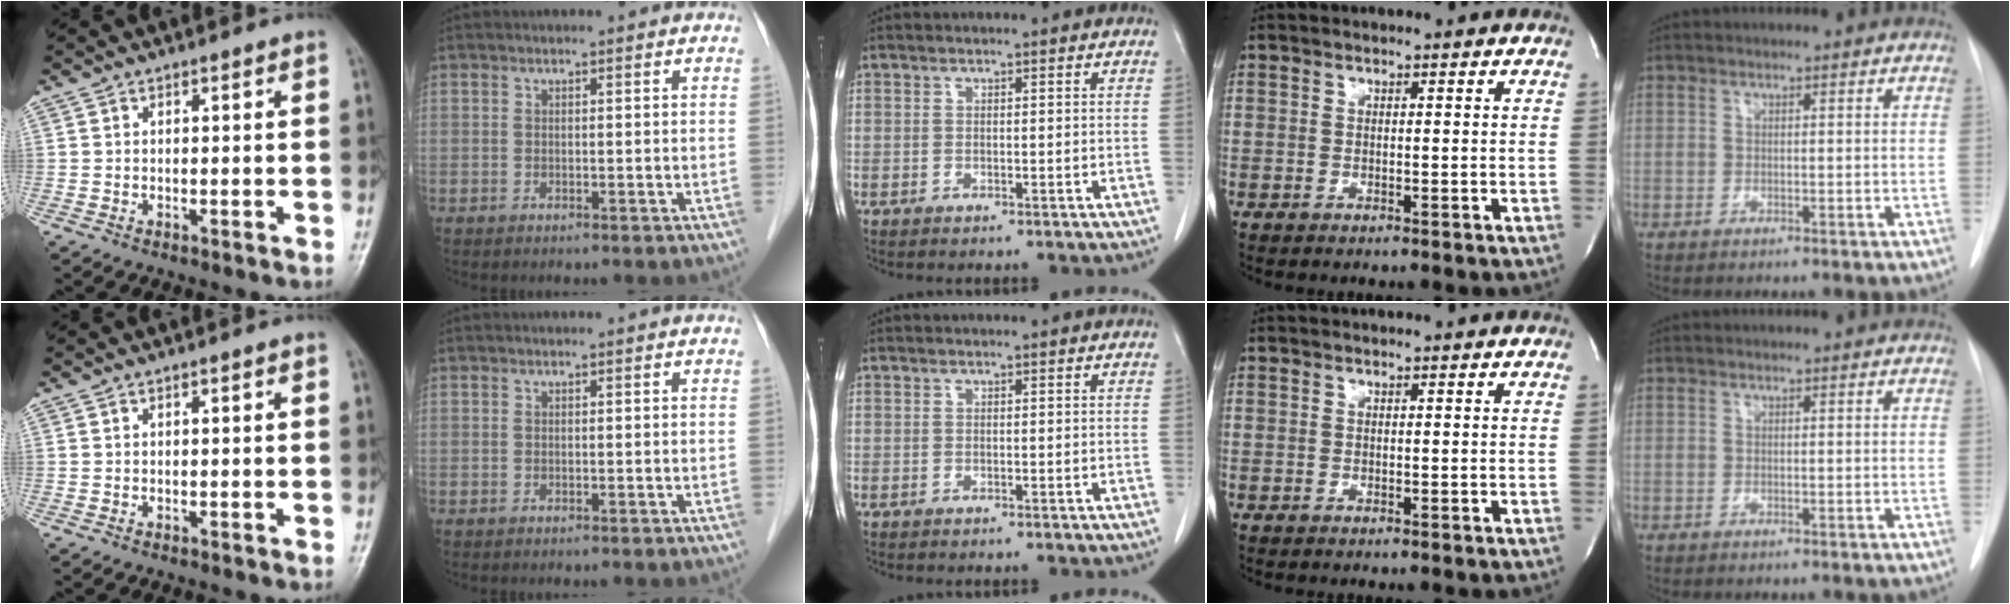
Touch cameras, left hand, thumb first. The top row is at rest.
{}